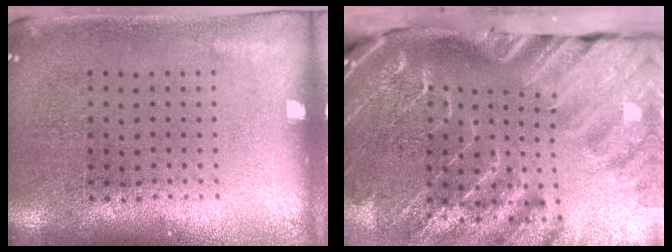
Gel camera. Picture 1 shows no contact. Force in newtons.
{"total": 4.6, "press": 3.4, "slide": 3.1}